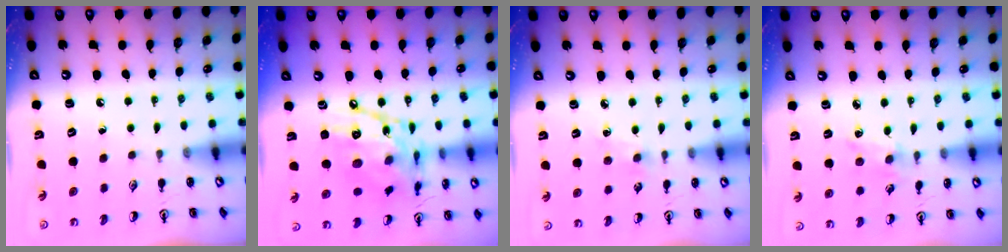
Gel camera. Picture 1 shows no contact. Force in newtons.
{"total": 18.5, "press": 18.4, "slide": 1.7}
{"total": 3.0, "press": 2.9, "slide": 0.4}
{"total": 3.0, "press": 3.0, "slide": 0.4}